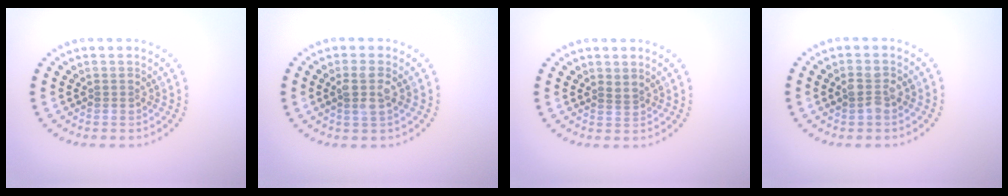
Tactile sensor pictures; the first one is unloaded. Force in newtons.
{"total": 2.3, "press": 2.1, "slide": 1.0}
{"total": 0.6, "press": 0.4, "slide": 0.5}
{"total": 1.9, "press": 1.9, "slide": 0.2}